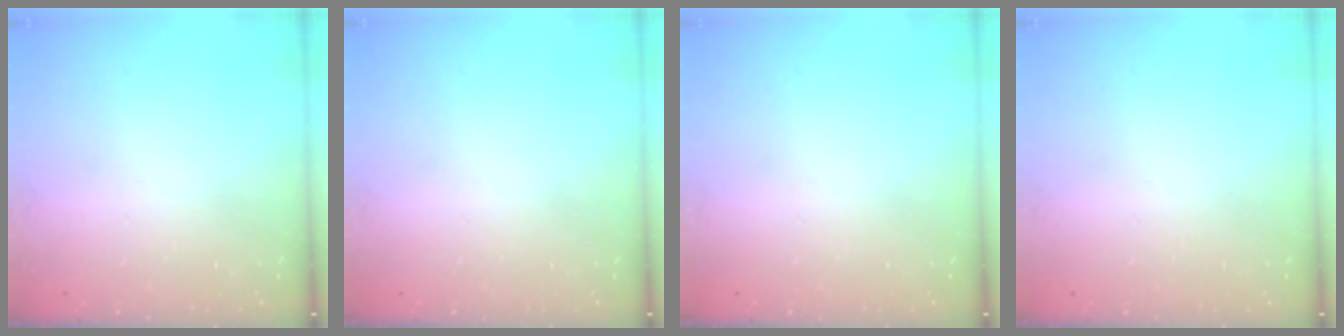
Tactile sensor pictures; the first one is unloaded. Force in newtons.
{"total": 0.0}
{"total": 0.0}
{"total": 0.0}